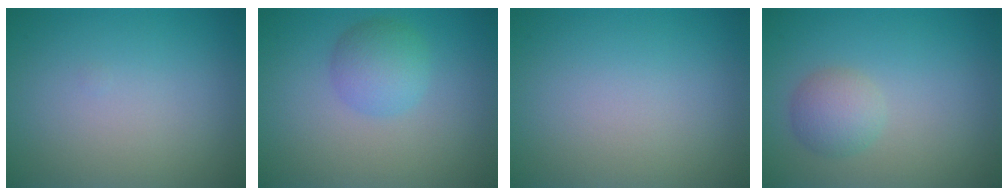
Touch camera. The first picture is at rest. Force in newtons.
{"total": 2.6, "press": 2.6, "slide": 0.2}
{"total": 0.0}
{"total": 2.4, "press": 2.4, "slide": 0.0}